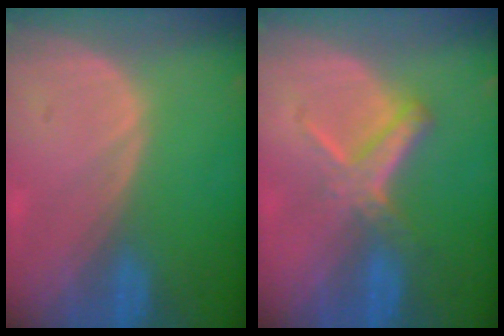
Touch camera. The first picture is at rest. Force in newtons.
{"total": 5.6, "press": 5.1, "slide": 2.4}